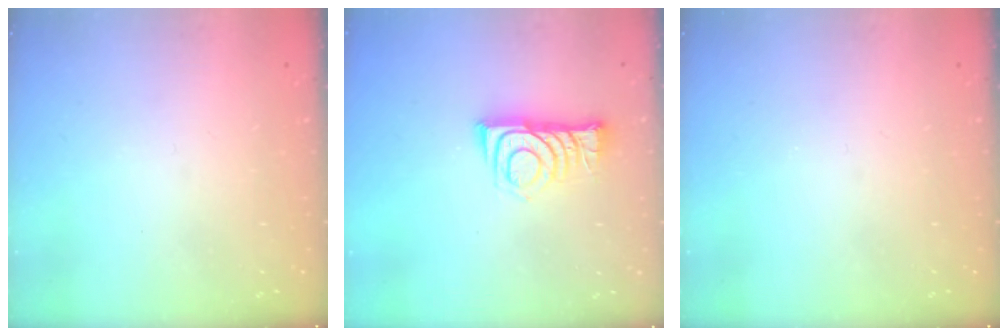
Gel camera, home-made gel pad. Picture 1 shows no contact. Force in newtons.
{"total": 8.9, "press": 8.8, "slide": 0.9}
{"total": 0.0}